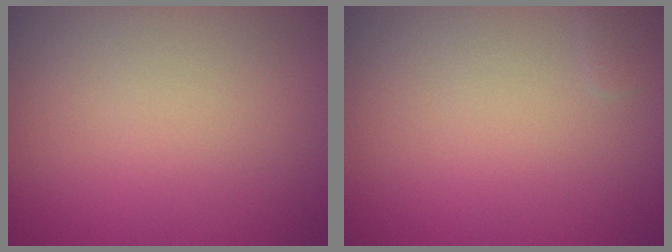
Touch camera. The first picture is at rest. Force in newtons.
{"total": 0.5, "press": 0.5, "slide": 0.0}